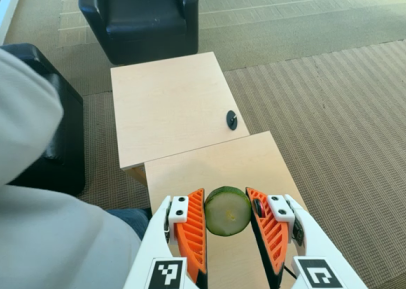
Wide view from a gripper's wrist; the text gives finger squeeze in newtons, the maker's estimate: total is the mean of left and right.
{"total": 11.0, "left": 11.4, "right": 10.5}